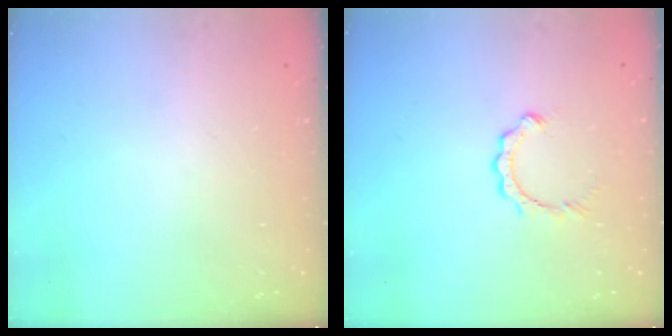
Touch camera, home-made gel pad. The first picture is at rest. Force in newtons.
{"total": 2.8, "press": 2.8, "slide": 0.2}